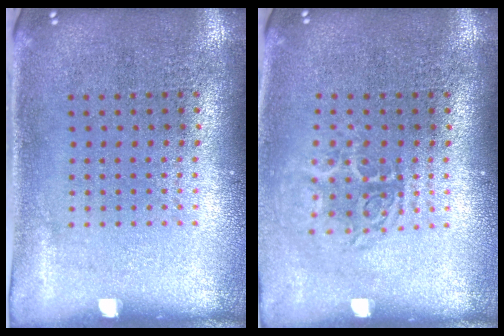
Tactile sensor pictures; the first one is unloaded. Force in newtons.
{"total": 1.7, "press": 1.3, "slide": 1.1}